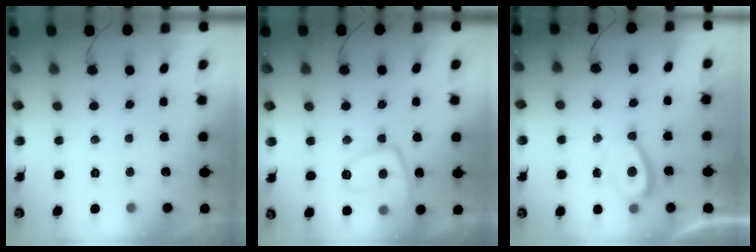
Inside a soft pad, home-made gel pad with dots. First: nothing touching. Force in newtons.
{"total": 10.7, "press": 10.6, "slide": 1.2}
{"total": 3.2, "press": 3.2, "slide": 0.6}